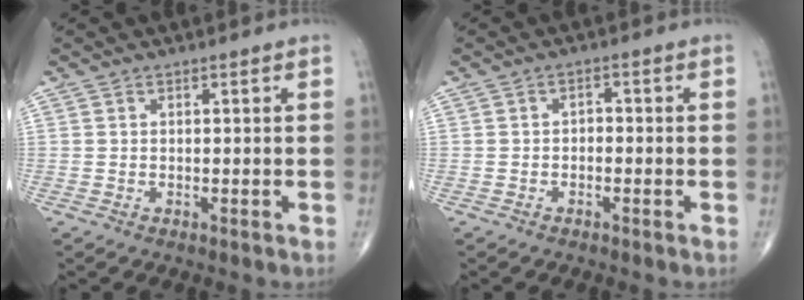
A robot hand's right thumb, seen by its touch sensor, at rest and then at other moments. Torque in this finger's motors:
{"motor_torque": [-0.14, -0.19, 0.10, -0.05, -0.01]}